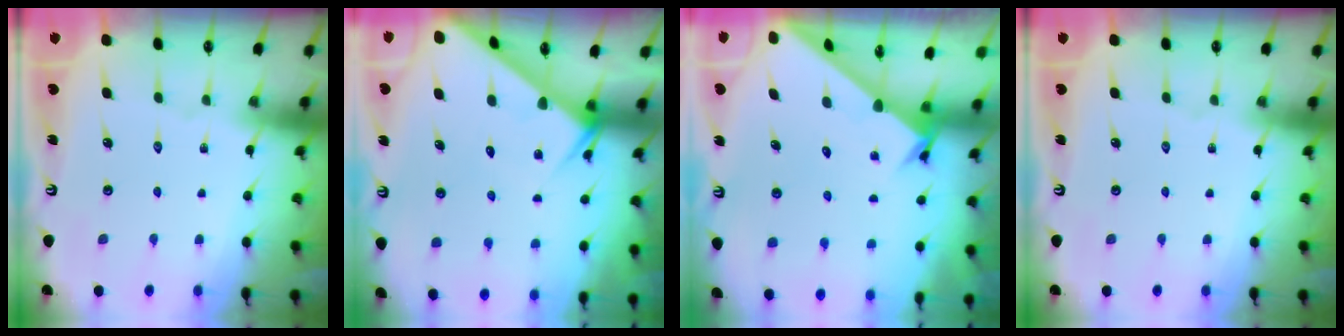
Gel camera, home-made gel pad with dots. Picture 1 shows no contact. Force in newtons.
{"total": 4.3, "press": 4.2, "slide": 0.4}
{"total": 1.7, "press": 1.7, "slide": 0.1}
{"total": 0.0}